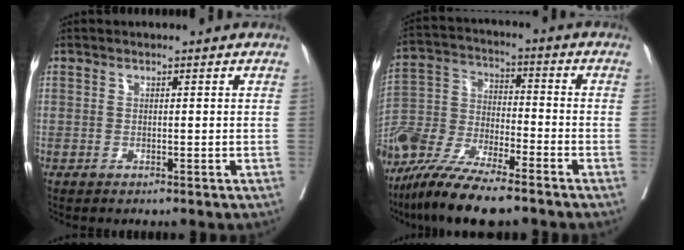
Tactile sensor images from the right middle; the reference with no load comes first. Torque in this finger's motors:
{"motor_torque": [0.57, -1.35, 0.22, 0.18]}